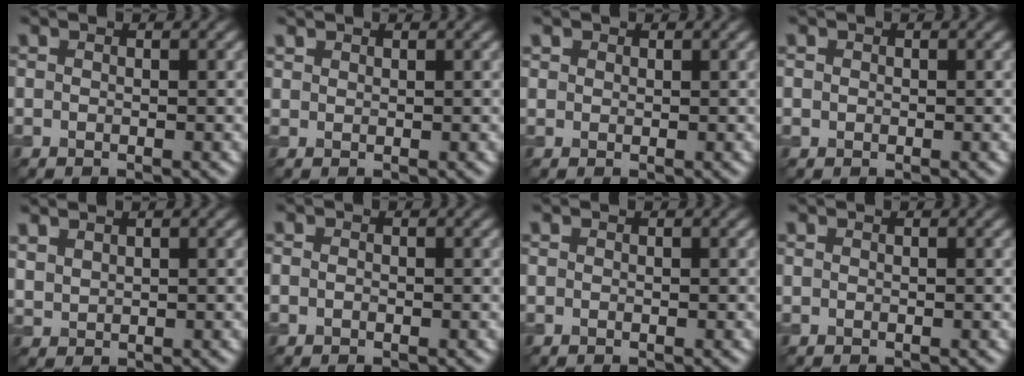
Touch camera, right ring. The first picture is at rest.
{"total": 0.9, "force": [0.8, 0.4, 0.0], "torque": [-0.001, 0.001, 0.019]}
{"total": 0.9, "force": [0.6, 0.7, 0.1], "torque": [0.001, -0.002, 0.010]}
{"total": 0.6, "force": [0.0, 0.5, 0.1], "torque": [0.002, -0.001, 0.001]}
{"total": 1.6, "force": [1.3, 0.6, 0.5], "torque": [-0.015, 0.004, 0.035]}
{"total": 0.6, "force": [-0.2, 0.4, 0.3], "torque": [-0.006, 0.000, -0.004]}
{"total": 0.0}
{"total": 0.0}